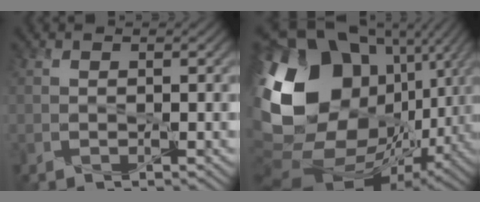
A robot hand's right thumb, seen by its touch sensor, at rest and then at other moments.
{"total": 21.5, "force": [2.6, 15.6, 14.5], "torque": [-0.327, -0.003, 0.074]}